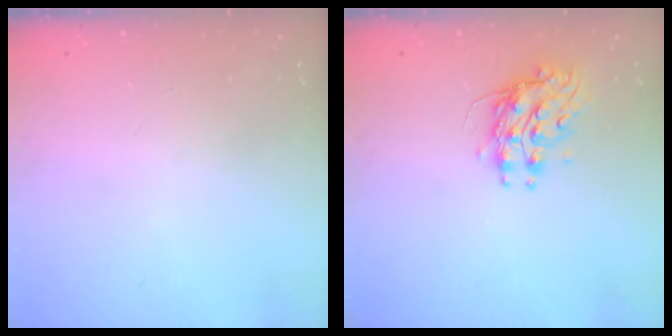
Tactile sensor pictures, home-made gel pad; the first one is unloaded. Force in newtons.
{"total": 9.2, "press": 9.2, "slide": 0.1}